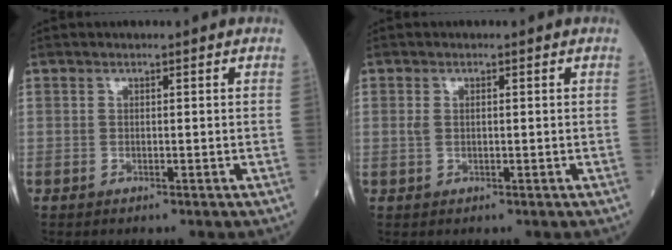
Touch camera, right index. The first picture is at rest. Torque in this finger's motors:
{"motor_torque": [-0.07, -0.10, 0.00, 0.00]}